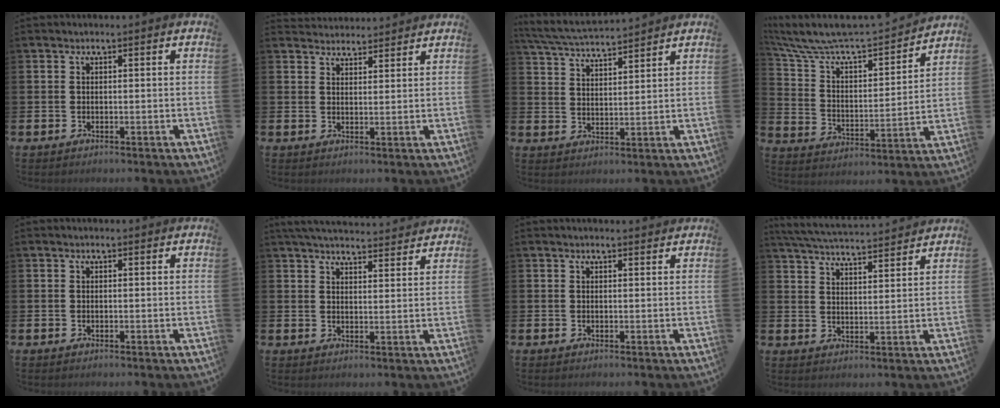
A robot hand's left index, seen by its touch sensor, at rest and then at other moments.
{"total": 3.1, "force": [3.0, 0.7, -0.3], "torque": [-0.004, -0.012, 0.056]}
{"total": 5.3, "force": [5.2, 0.3, 1.1], "torque": [-0.048, -0.028, 0.093]}
{"total": 9.2, "force": [8.5, 2.2, 2.7], "torque": [-0.103, -0.063, 0.143]}
{"total": 0.0}
{"total": 5.0, "force": [4.9, 0.4, 0.8], "torque": [-0.029, -0.027, 0.089]}
{"total": 0.9, "force": [0.8, 0.1, 0.2], "torque": [0.008, -0.003, 0.013]}
{"total": 5.5, "force": [5.4, 0.2, 1.0], "torque": [-0.046, -0.036, 0.096]}